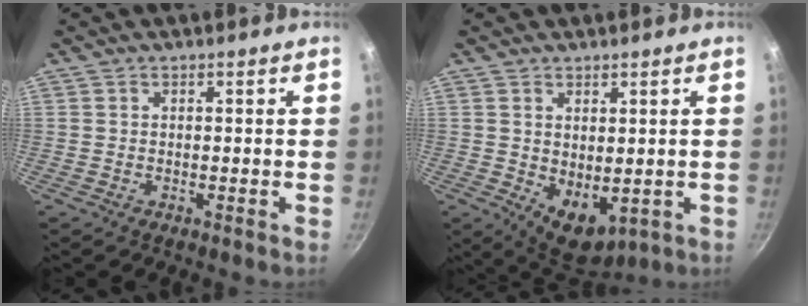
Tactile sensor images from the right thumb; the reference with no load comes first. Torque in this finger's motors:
{"motor_torque": [-0.38, 0.78, -0.03, 0.10, 0.25]}